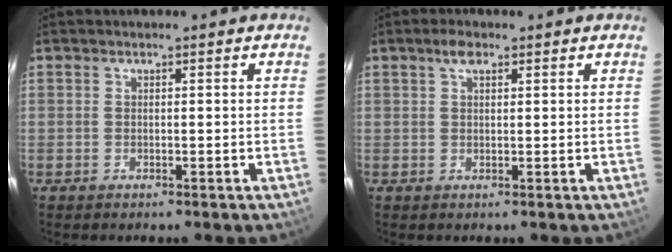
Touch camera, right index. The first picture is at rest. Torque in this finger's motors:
{"motor_torque": [0.13, -0.06, 0.08, 0.03]}